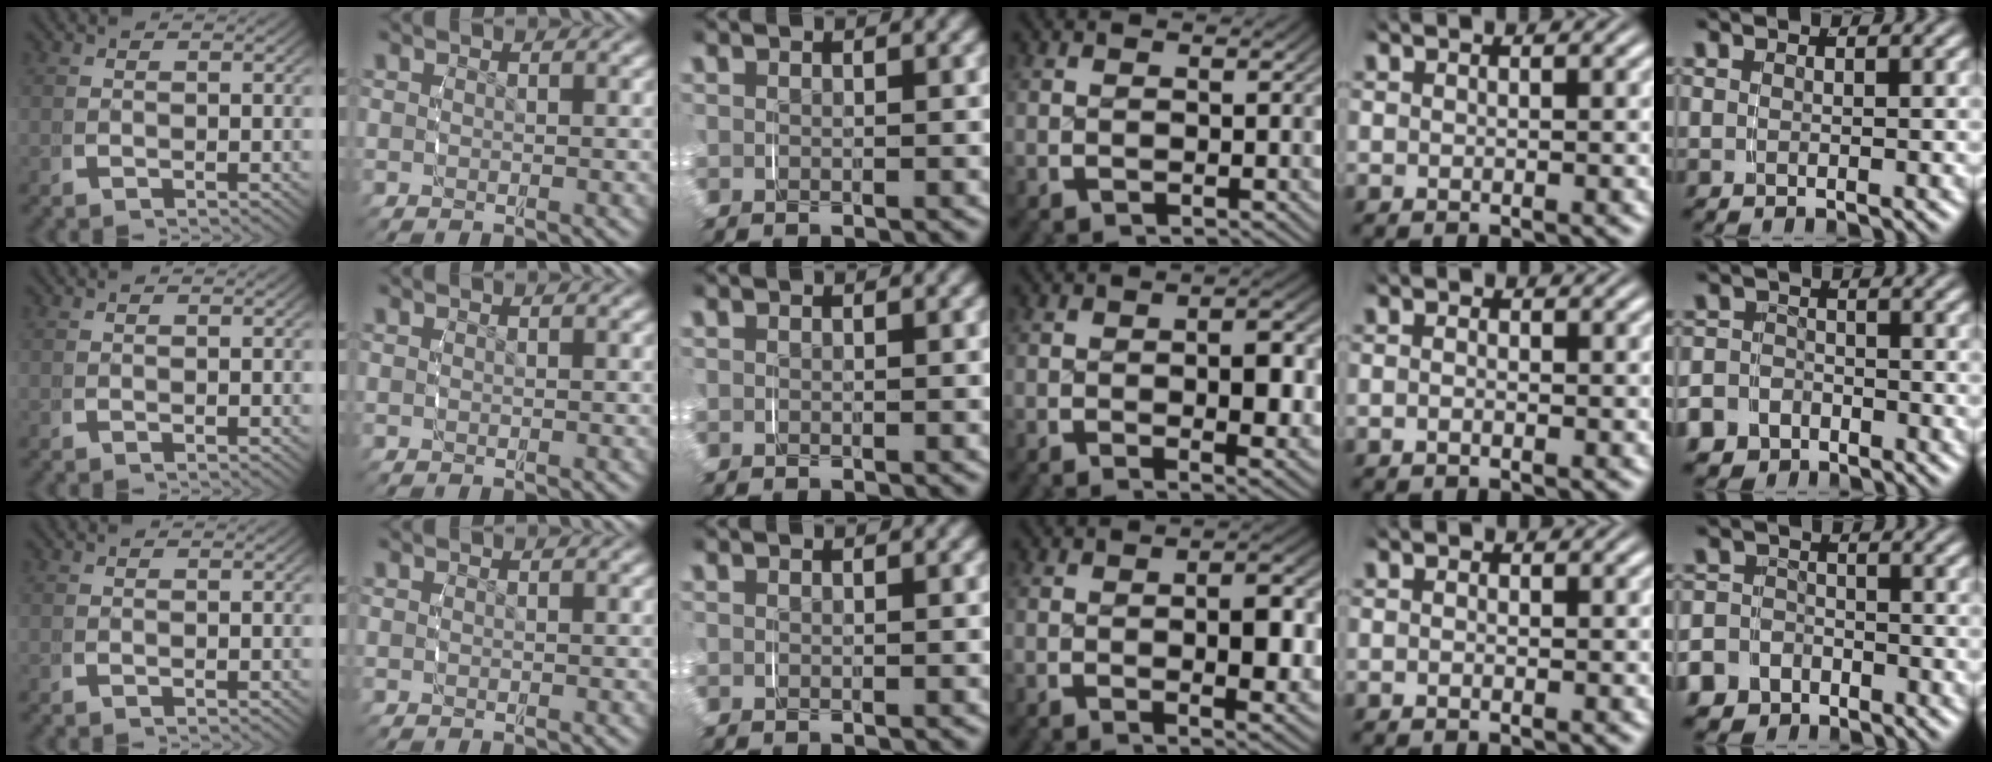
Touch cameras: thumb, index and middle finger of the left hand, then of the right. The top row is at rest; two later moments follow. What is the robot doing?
{"motion": "grasp_and_lifting", "object": "scarf"}